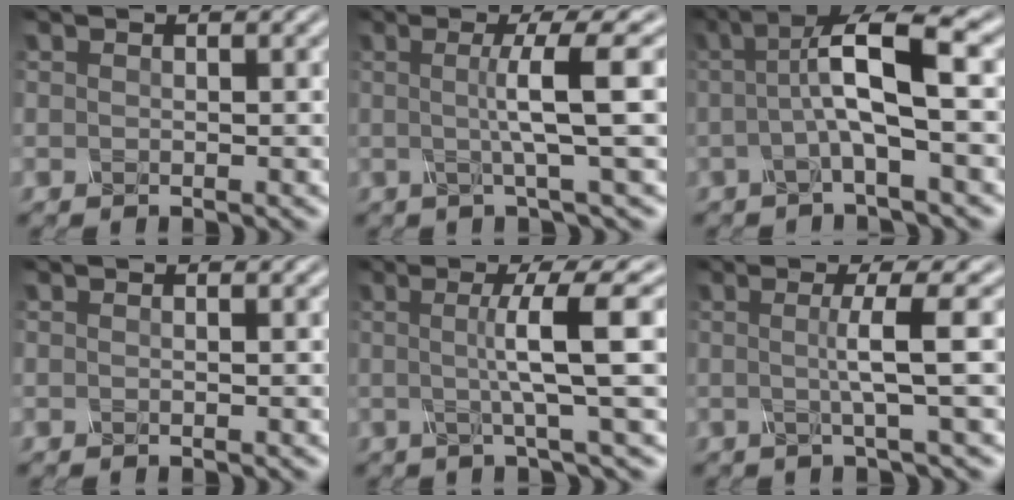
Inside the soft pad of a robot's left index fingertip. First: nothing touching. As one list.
[{"total": 5.5, "force": [0.4, 0.7, 5.5], "torque": [-0.085, 0.009, 0.002]}, {"total": 6.4, "force": [0.4, 1.2, 6.2], "torque": [-0.111, 0.015, 0.000]}, {"total": 0.0}, {"total": 6.4, "force": [0.5, 0.9, 6.4], "torque": [-0.096, 0.011, 0.005]}, {"total": 4.0, "force": [0.2, 0.6, 3.9], "torque": [-0.066, 0.001, -0.008]}]